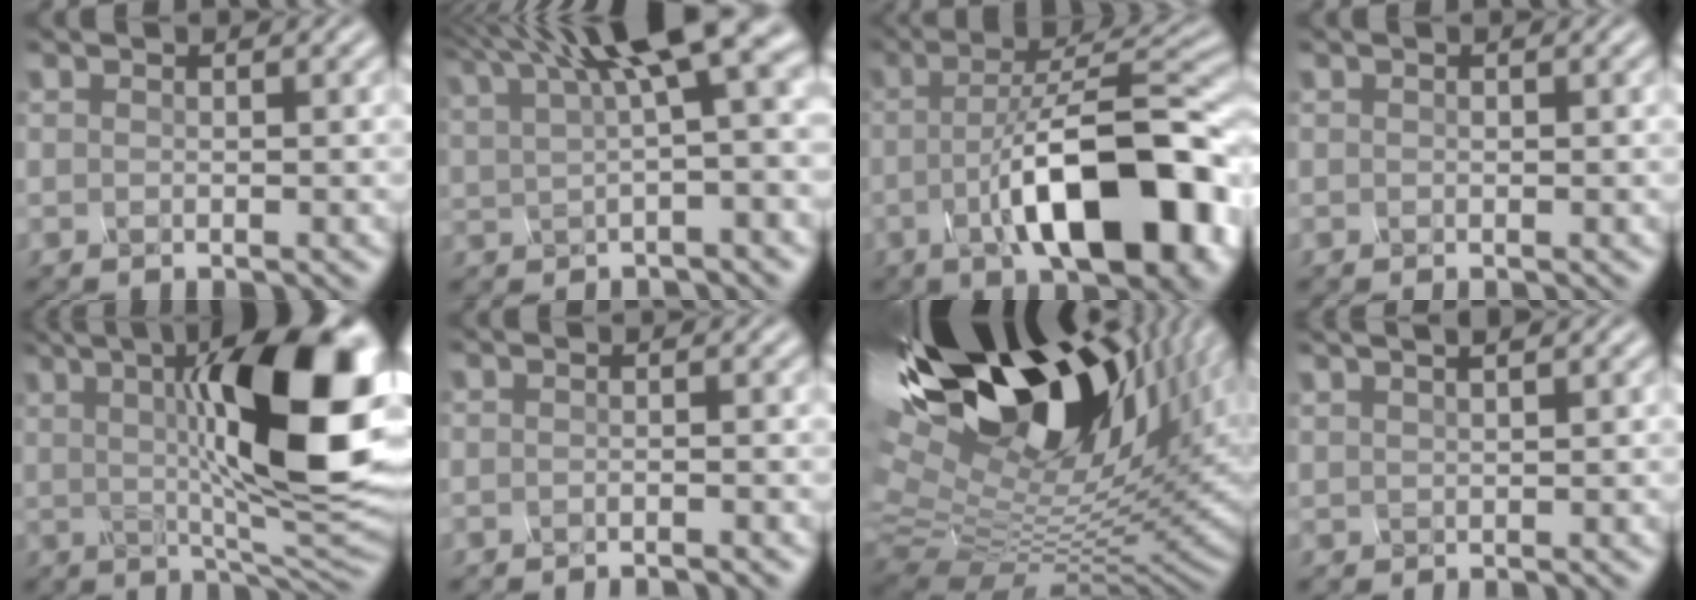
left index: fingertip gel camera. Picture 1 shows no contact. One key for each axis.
{"total": 8.0, "fx": 3.9, "fy": 1.1, "fz": 6.9, "tx": -0.078, "ty": 0.030, "tz": 0.076}
{"total": 12.2, "fx": -5.4, "fy": 4.1, "fz": 10.1, "tx": -0.154, "ty": 0.015, "tz": -0.072}
{"total": 0.7, "fx": -0.1, "fy": -0.5, "fz": -0.4, "tx": -0.003, "ty": -0.001, "tz": 0.005}
{"total": 13.4, "fx": 3.0, "fy": 2.3, "fz": 12.8, "tx": -0.185, "ty": 0.008, "tz": 0.064}
{"total": 1.4, "fx": -1.3, "fy": 0.0, "fz": 0.6, "tx": 0.008, "ty": -0.002, "tz": -0.014}
{"total": 18.7, "fx": 9.8, "fy": 8.5, "fz": 13.5, "tx": -0.272, "ty": 0.063, "tz": 0.168}
{"total": 2.3, "fx": 2.0, "fy": 0.4, "fz": 1.0, "tx": -0.008, "ty": 0.030, "tz": 0.012}